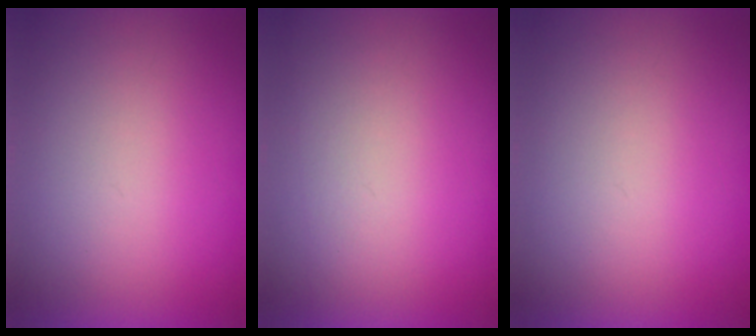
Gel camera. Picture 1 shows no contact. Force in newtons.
{"total": 1.0}
{"total": 0.0}